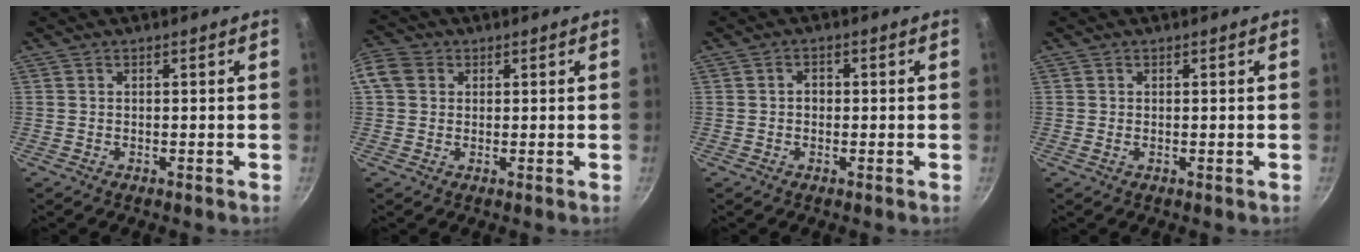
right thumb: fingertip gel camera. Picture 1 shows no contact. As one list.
[{"total": 6.3, "force": [1.6, 5.1, 3.2], "torque": [-0.056, 0.007, 0.015]}, {"total": 1.8, "force": [0.0, 1.5, 1.0], "torque": [-0.011, 0.004, -0.003]}, {"total": 0.0}]